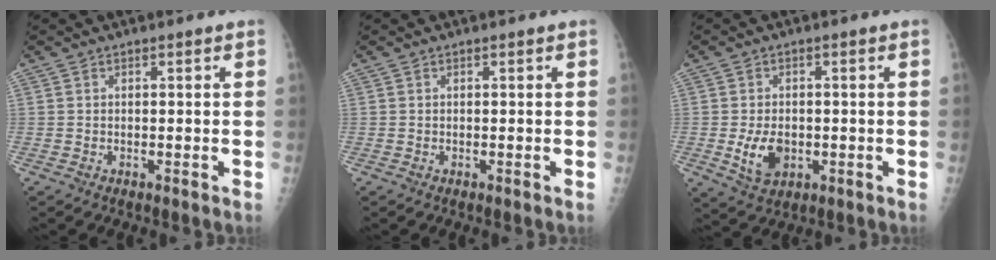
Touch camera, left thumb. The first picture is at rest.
{"total": 0.0}
{"total": 6.0, "force": [-1.0, 4.1, 4.3], "torque": [-0.065, -0.007, -0.008]}